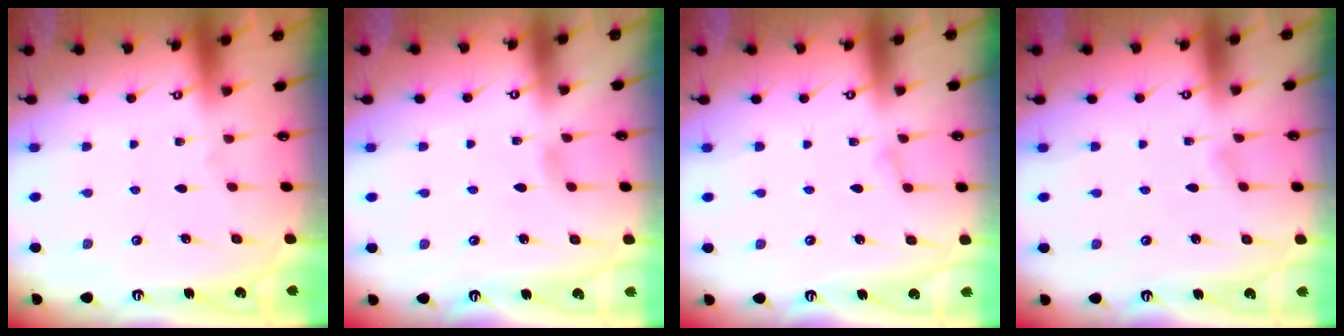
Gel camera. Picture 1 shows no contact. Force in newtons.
{"total": 4.2, "press": 4.1, "slide": 0.5}
{"total": 2.2, "press": 2.1, "slide": 0.3}
{"total": 2.8, "press": 2.8, "slide": 0.3}